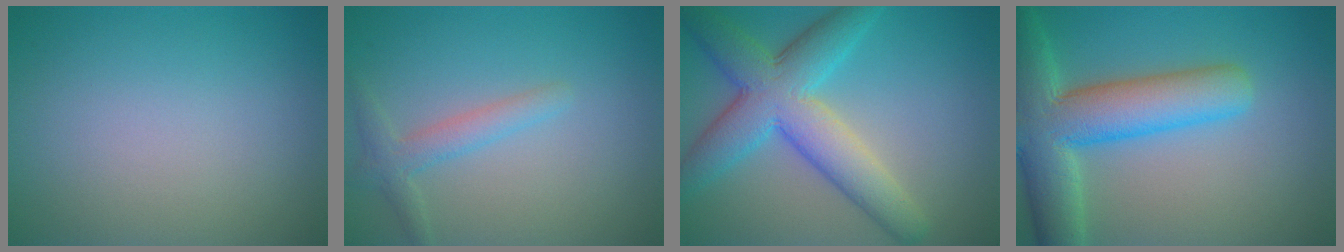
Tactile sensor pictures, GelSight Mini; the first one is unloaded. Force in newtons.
{"total": 2.2, "press": 2.2, "slide": 0.2}
{"total": 7.9, "press": 7.9, "slide": 0.2}
{"total": 9.6, "press": 9.6, "slide": 0.8}